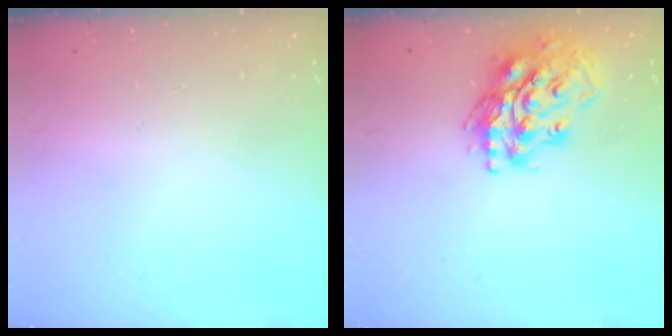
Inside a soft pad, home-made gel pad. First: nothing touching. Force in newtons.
{"total": 17.4, "press": 17.1, "slide": 2.7}